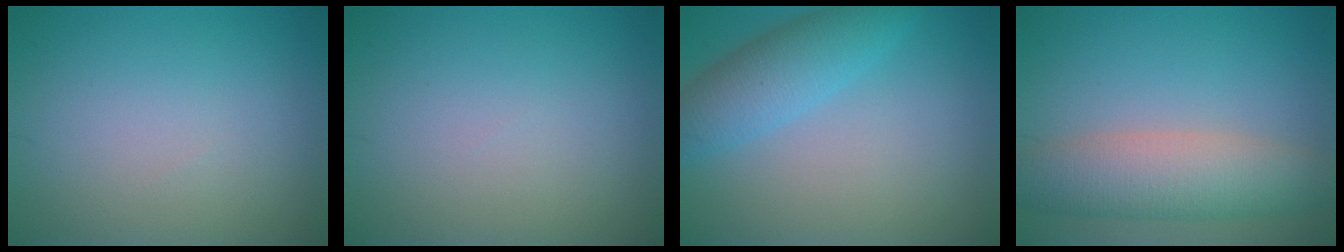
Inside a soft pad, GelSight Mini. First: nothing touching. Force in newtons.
{"total": 0.0}
{"total": 4.4, "press": 4.4, "slide": 0.1}
{"total": 5.8, "press": 5.8, "slide": 0.5}